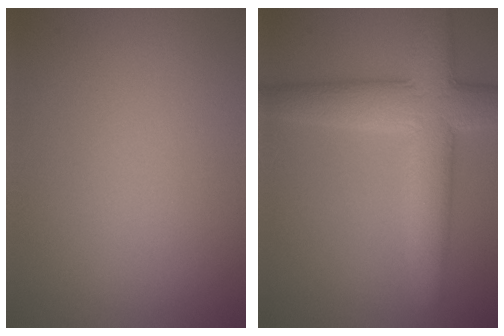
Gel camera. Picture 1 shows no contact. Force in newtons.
{"total": 7.3, "press": 7.3, "slide": 0.4}